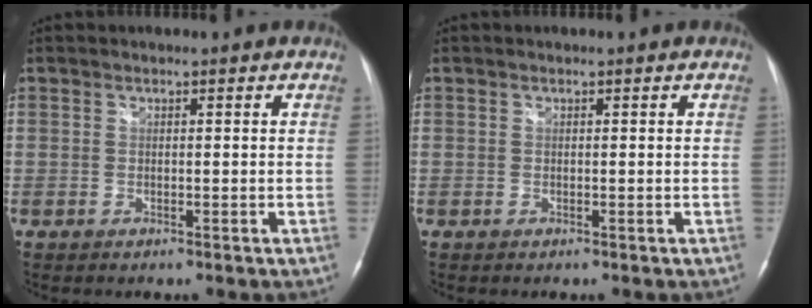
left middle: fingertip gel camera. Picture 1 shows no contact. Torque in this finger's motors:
{"motor_torque": [0.00, 0.00, 0.00, 0.00]}